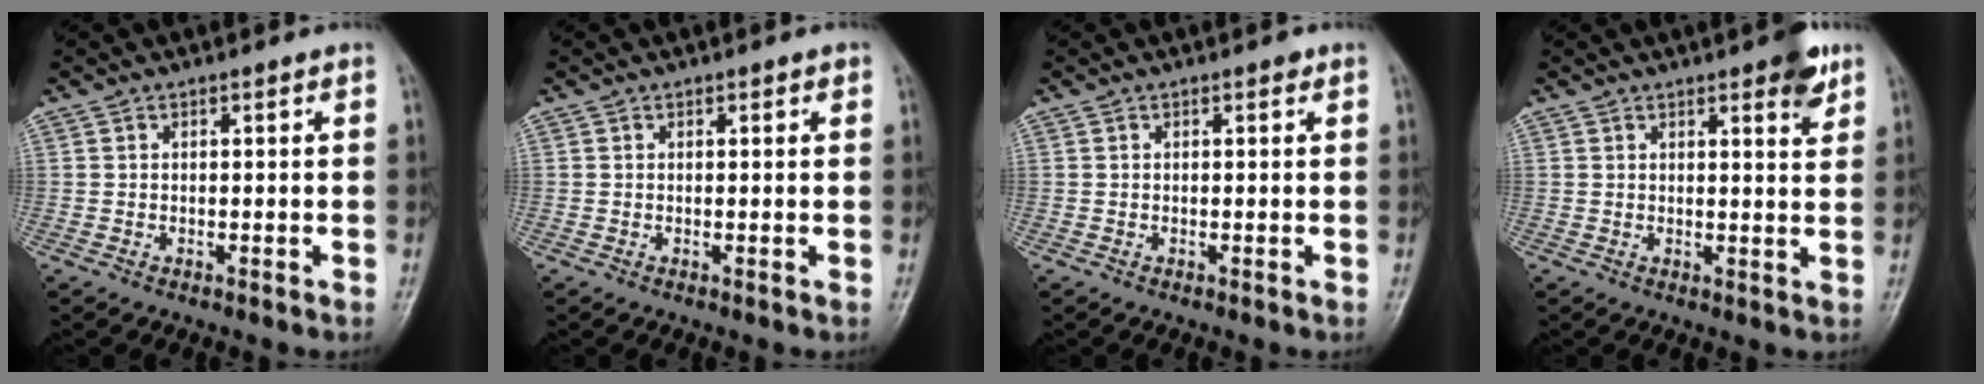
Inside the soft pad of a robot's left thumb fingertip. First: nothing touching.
{"total": 0.7, "force": [0.3, 0.4, 0.5], "torque": [0.000, 0.000, 0.001]}
{"total": 0.6, "force": [0.2, 0.4, 0.3], "torque": [0.000, 0.001, -0.002]}
{"total": 5.2, "force": [3.1, 1.5, 3.8], "torque": [-0.039, -0.014, 0.034]}